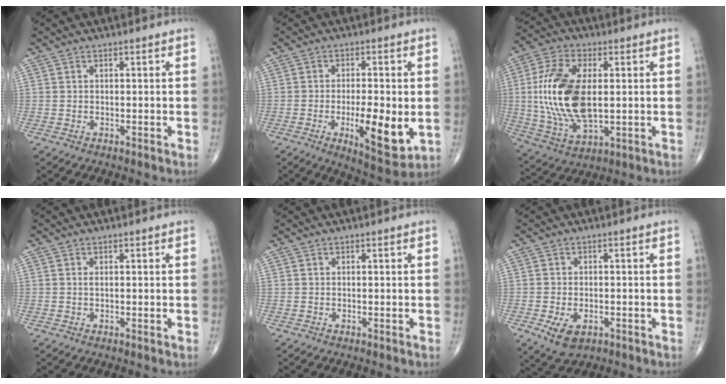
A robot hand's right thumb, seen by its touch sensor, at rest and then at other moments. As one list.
[{"total": 11.6, "force": [-2.5, 3.8, 10.7], "torque": [-0.158, -0.017, -0.032]}, {"total": 18.3, "force": [1.2, 9.3, 15.7], "torque": [-0.326, -0.008, 0.027]}, {"total": 0.6, "force": [0.1, 0.1, 0.6], "torque": [-0.017, -0.003, 0.002]}, {"total": 0.0}, {"total": 5.6, "force": [-2.1, 3.4, 3.9], "torque": [-0.069, -0.001, -0.028]}]